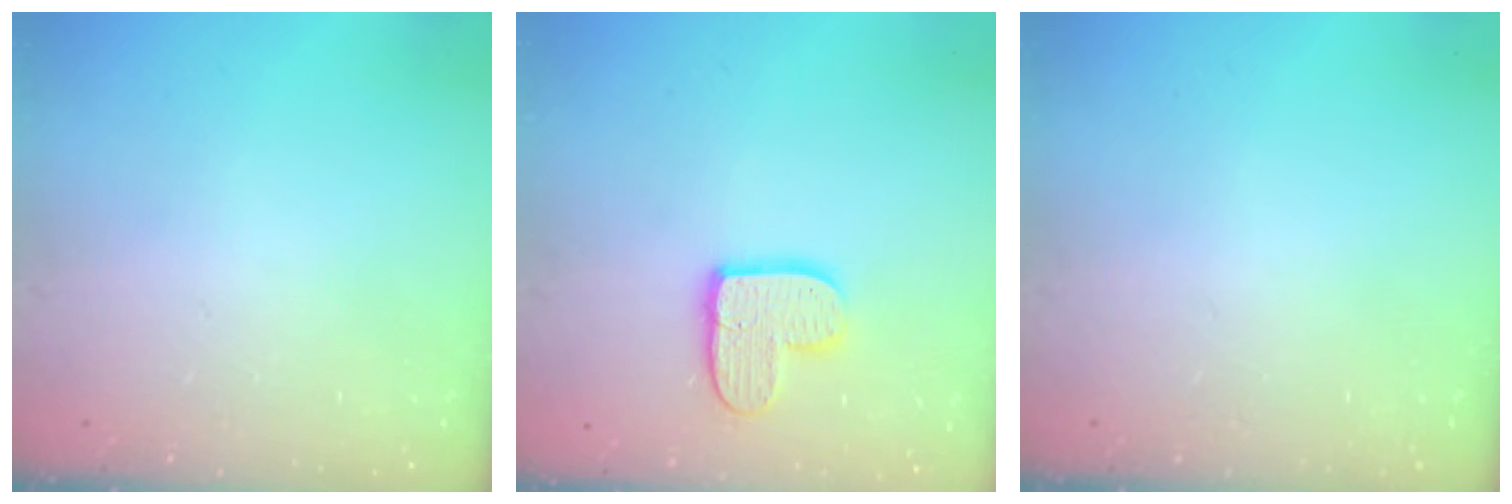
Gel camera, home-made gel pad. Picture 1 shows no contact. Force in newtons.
{"total": 11.0, "press": 10.9, "slide": 0.9}
{"total": 0.0}